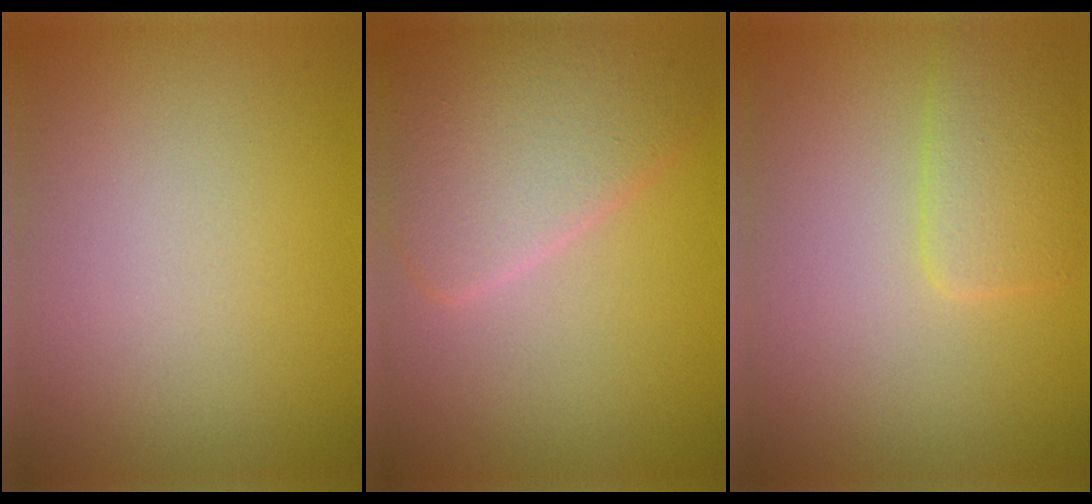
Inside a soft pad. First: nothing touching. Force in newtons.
{"total": 6.3, "press": 6.3, "slide": 0.2}
{"total": 2.8, "press": 2.8, "slide": 0.1}